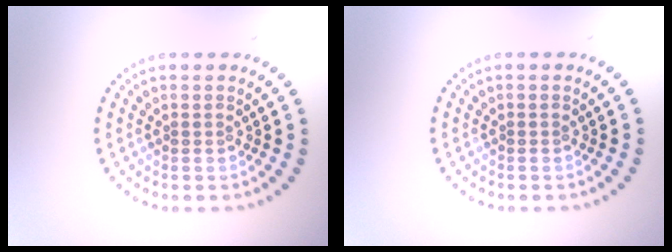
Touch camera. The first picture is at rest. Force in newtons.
{"total": 0.0}